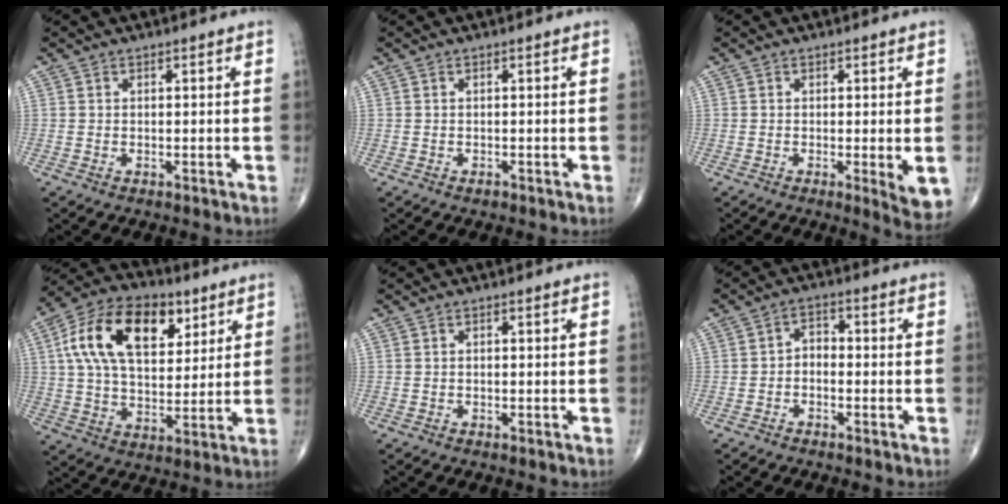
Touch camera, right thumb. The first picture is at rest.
{"total": 0.6, "force": [-0.2, 0.4, 0.3], "torque": [-0.004, -0.001, -0.004]}
{"total": 5.1, "force": [-0.8, 1.1, 4.9], "torque": [-0.068, -0.016, -0.012]}
{"total": 20.0, "force": [7.3, 11.7, 14.6], "torque": [-0.235, -0.006, 0.123]}
{"total": 0.0}
{"total": 2.8, "force": [-1.1, 1.9, 1.7], "torque": [-0.014, 0.017, -0.032]}